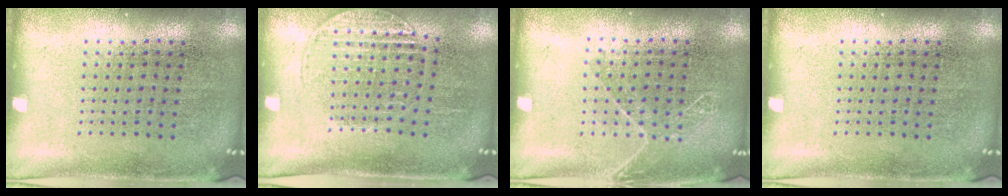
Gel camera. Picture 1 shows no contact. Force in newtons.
{"total": 1.3, "press": 1.1, "slide": 0.7}
{"total": 1.1, "press": 0.9, "slide": 0.5}
{"total": 0.0}